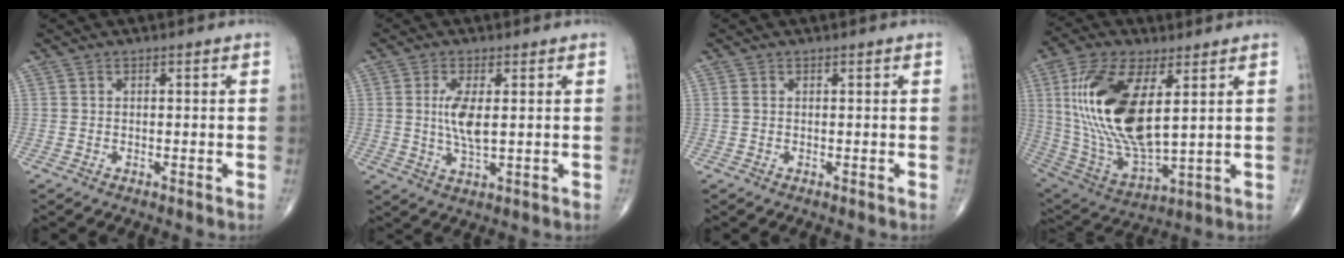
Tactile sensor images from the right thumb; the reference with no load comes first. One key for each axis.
{"total": 6.0, "fx": 0.8, "fy": 2.0, "fz": 5.6, "tx": -0.120, "ty": -0.014, "tz": 0.017}
{"total": 0.7, "fx": 0.1, "fy": 0.3, "fz": 0.6, "tx": -0.017, "ty": 0.001, "tz": 0.003}
{"total": 22.1, "fx": 4.9, "fy": 9.8, "fz": 19.3, "tx": -0.393, "ty": -0.027, "tz": 0.099}